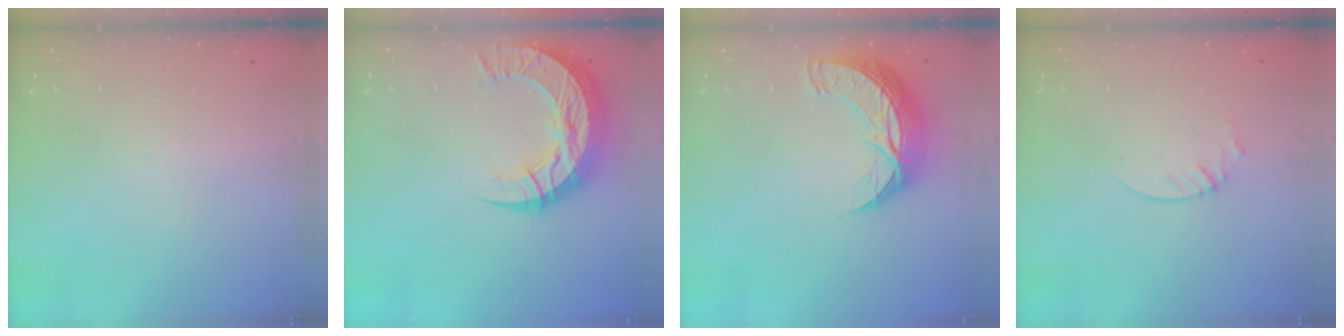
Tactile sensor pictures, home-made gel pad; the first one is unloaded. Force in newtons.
{"total": 15.4, "press": 15.3, "slide": 1.1}
{"total": 10.6, "press": 10.6, "slide": 0.8}
{"total": 2.1, "press": 2.1, "slide": 0.2}